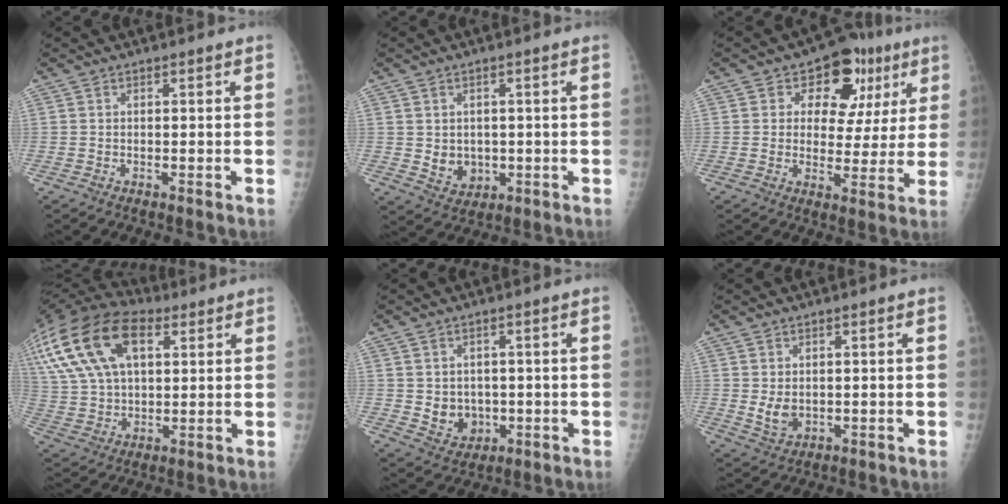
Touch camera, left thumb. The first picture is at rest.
{"total": 5.5, "force": [-0.1, 4.6, 3.0], "torque": [-0.026, -0.006, 0.014]}
{"total": 13.7, "force": [5.7, 9.4, 8.3], "torque": [-0.050, -0.001, 0.075]}
{"total": 24.5, "force": [9.9, 13.9, 17.7], "torque": [-0.360, 0.024, 0.177]}
{"total": 6.6, "force": [-0.3, 5.5, 3.6], "torque": [-0.028, -0.005, 0.013]}
{"total": 4.5, "force": [0.3, 3.3, 3.1], "torque": [-0.043, -0.011, 0.018]}